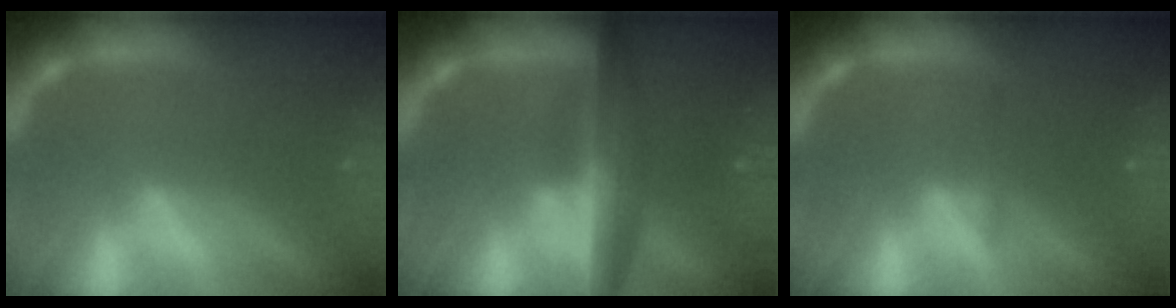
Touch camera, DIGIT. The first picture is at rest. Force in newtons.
{"total": 6.5}
{"total": 0.9}